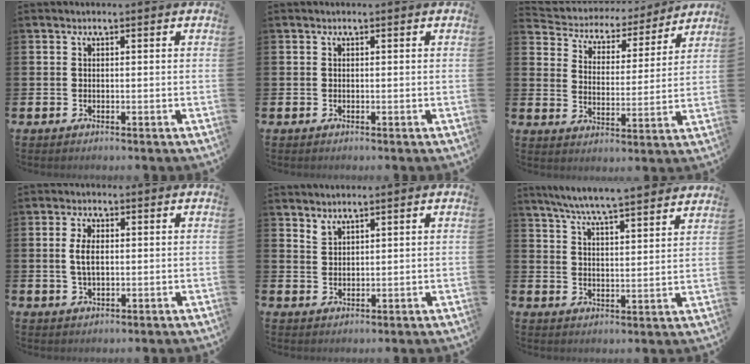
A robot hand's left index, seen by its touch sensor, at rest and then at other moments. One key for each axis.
{"total": 0.0}
{"total": 5.0, "fx": 4.5, "fy": 2.1, "fz": 0.1, "tx": -0.025, "ty": -0.042, "tz": 0.070}
{"total": 3.4, "fx": 0.6, "fy": 1.8, "fz": 2.8, "tx": -0.043, "ty": 0.001, "tz": 0.006}
{"total": 2.0, "fx": 2.0, "fy": 0.3, "fz": 0.0, "tx": 0.008, "ty": -0.010, "tz": 0.035}
{"total": 7.0, "fx": 6.7, "fy": -0.2, "fz": 1.9, "tx": -0.065, "ty": -0.040, "tz": 0.119}